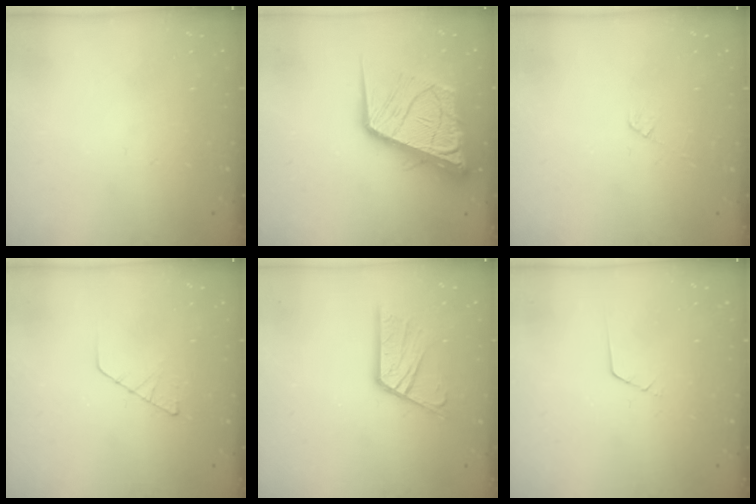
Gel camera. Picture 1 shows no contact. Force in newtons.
{"total": 21.9, "press": 21.8, "slide": 2.9}
{"total": 4.5, "press": 4.5, "slide": 0.6}
{"total": 4.1, "press": 4.1, "slide": 0.5}
{"total": 11.4, "press": 11.4, "slide": 1.1}
{"total": 0.6, "press": 0.5, "slide": 0.2}